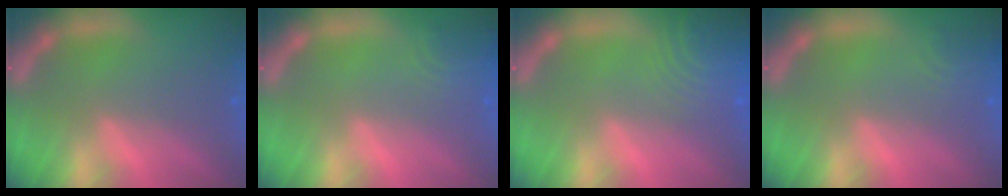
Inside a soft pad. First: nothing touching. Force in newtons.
{"total": 2.9}
{"total": 8.5}
{"total": 2.4}